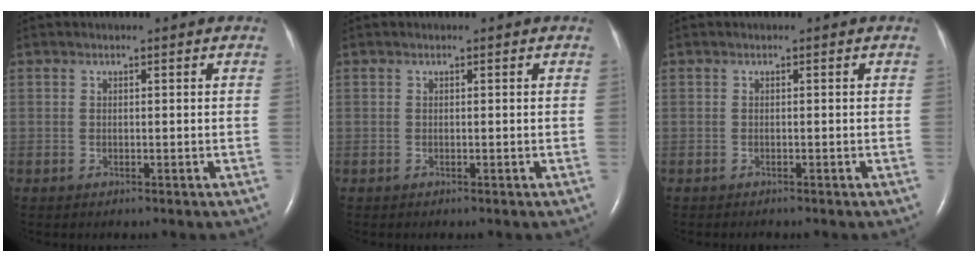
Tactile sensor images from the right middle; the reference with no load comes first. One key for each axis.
{"total": 0.0}
{"total": 1.0, "fx": -0.9, "fy": 0.2, "fz": 0.4, "tx": -0.008, "ty": -0.003, "tz": -0.011}